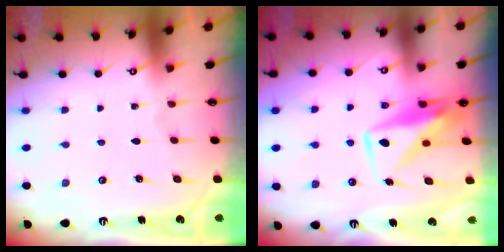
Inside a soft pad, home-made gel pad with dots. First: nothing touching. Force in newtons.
{"total": 10.1, "press": 10.0, "slide": 0.7}